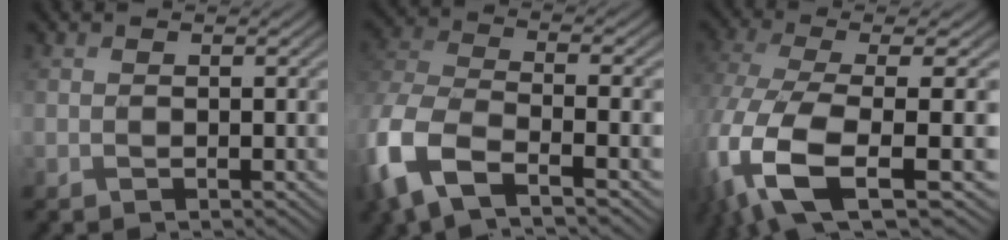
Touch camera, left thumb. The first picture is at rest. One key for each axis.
{"total": 10.0, "fx": -5.2, "fy": 4.0, "fz": 7.6, "tx": -0.190, "ty": -0.019, "tz": -0.115}
{"total": 12.4, "fx": -4.2, "fy": 4.5, "fz": 10.7, "tx": -0.260, "ty": -0.035, "tz": -0.067}